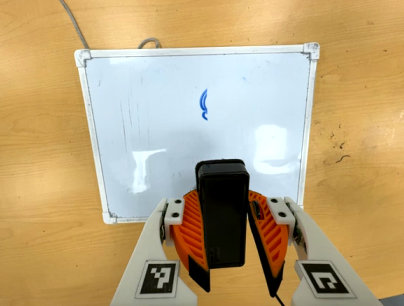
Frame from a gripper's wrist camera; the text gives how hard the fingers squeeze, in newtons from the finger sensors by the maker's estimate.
{"total": 8.0, "left": 8.6, "right": 7.5}